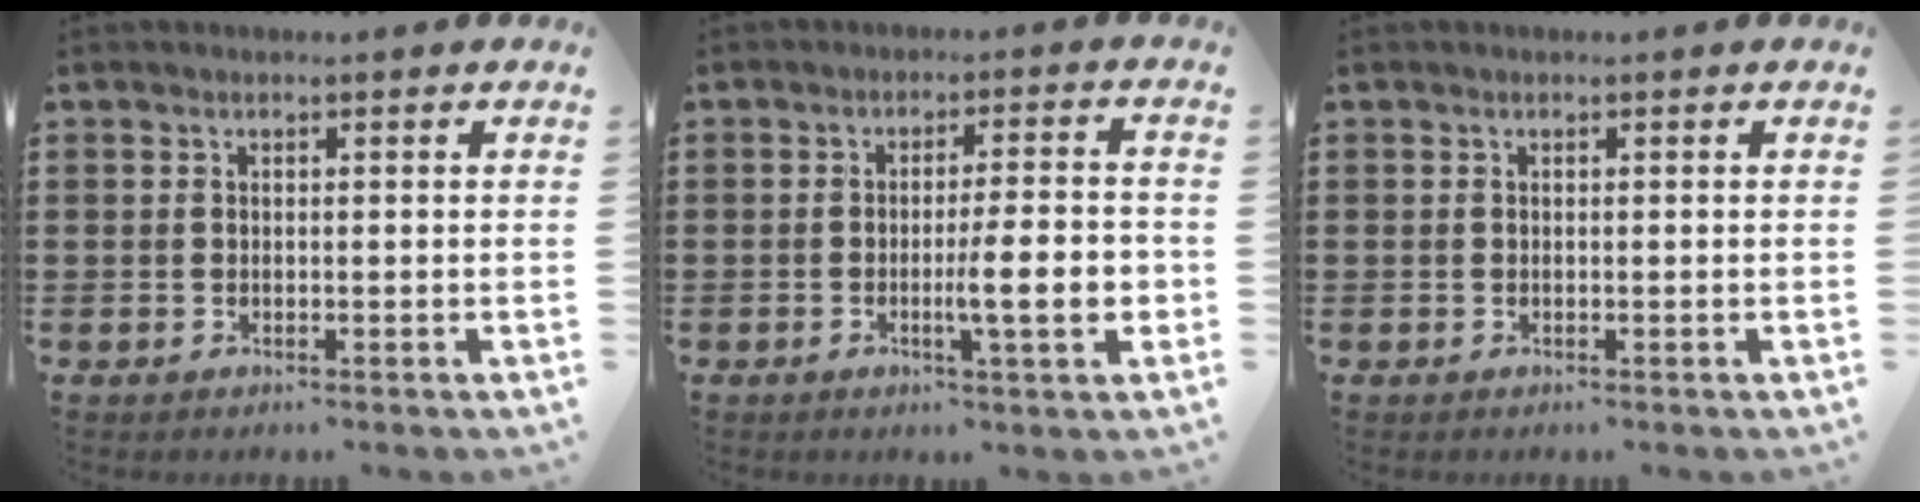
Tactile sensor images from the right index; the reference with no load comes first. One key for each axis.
{"total": 7.9, "fx": -1.7, "fy": 1.0, "fz": 7.7, "tx": -0.109, "ty": -0.011, "tz": -0.031}
{"total": 0.0}